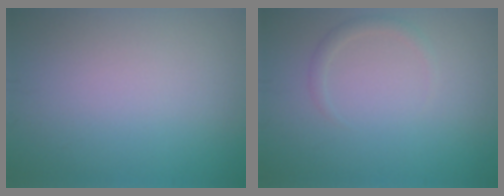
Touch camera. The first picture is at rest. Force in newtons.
{"total": 1.1, "press": 1.1, "slide": 0.1}